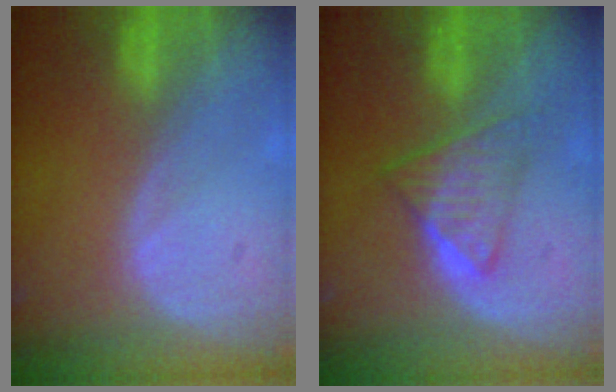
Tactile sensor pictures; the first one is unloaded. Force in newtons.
{"total": 6.0, "press": 5.1, "slide": 3.1}